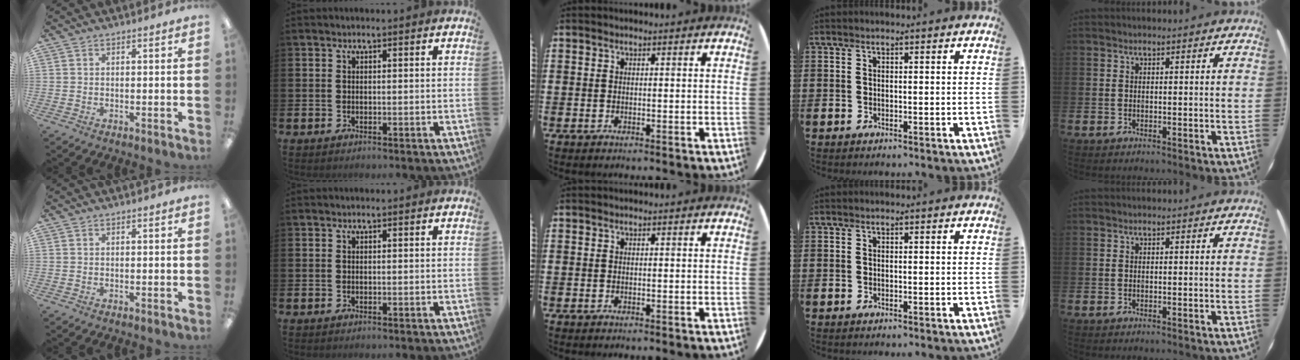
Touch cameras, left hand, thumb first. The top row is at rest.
{}